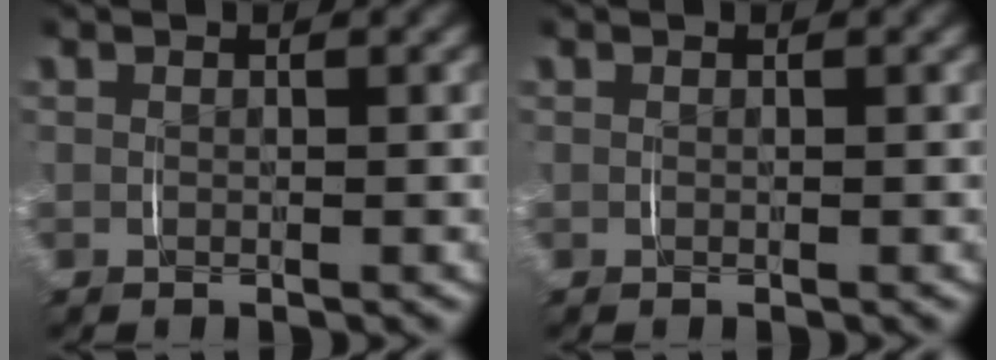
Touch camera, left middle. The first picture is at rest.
{"total": 0.0}